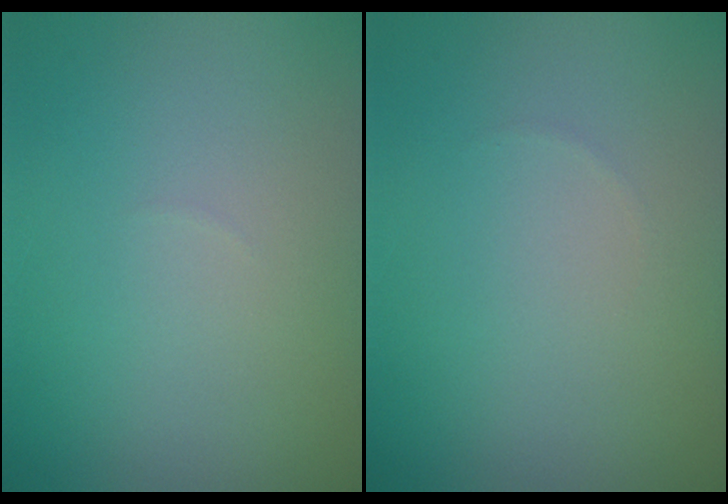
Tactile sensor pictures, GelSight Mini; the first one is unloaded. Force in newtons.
{"total": 0.0}